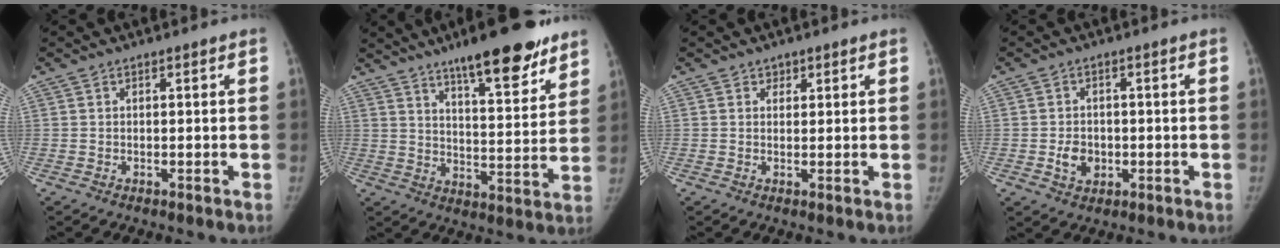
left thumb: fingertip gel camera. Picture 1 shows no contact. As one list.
[{"total": 16.8, "force": [11.9, 4.3, 11.1], "torque": [-0.126, -0.066, 0.180]}, {"total": 1.4, "force": [0.9, 1.1, 0.2], "torque": [0.013, -0.004, 0.009]}, {"total": 4.5, "force": [-0.9, 3.7, 2.5], "torque": [-0.027, 0.004, -0.012]}]